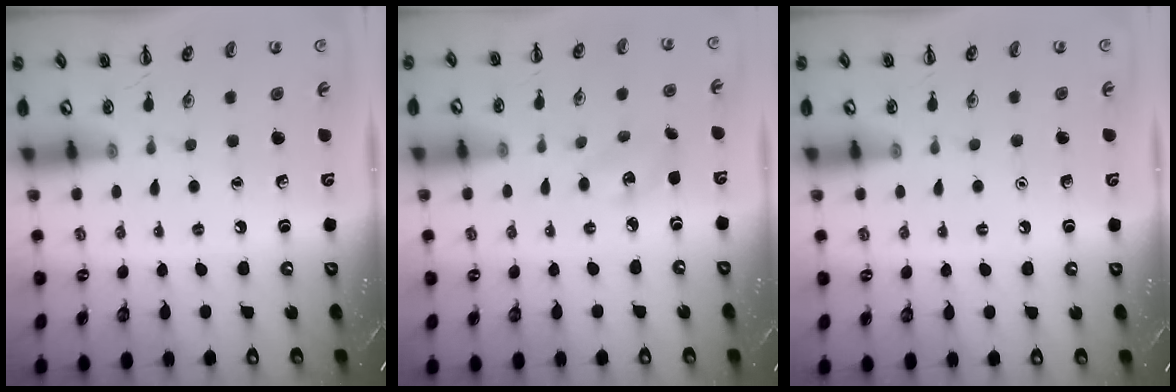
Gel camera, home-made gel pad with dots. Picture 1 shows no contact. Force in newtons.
{"total": 3.5, "press": 3.4, "slide": 0.8}
{"total": 1.6, "press": 1.6, "slide": 0.1}